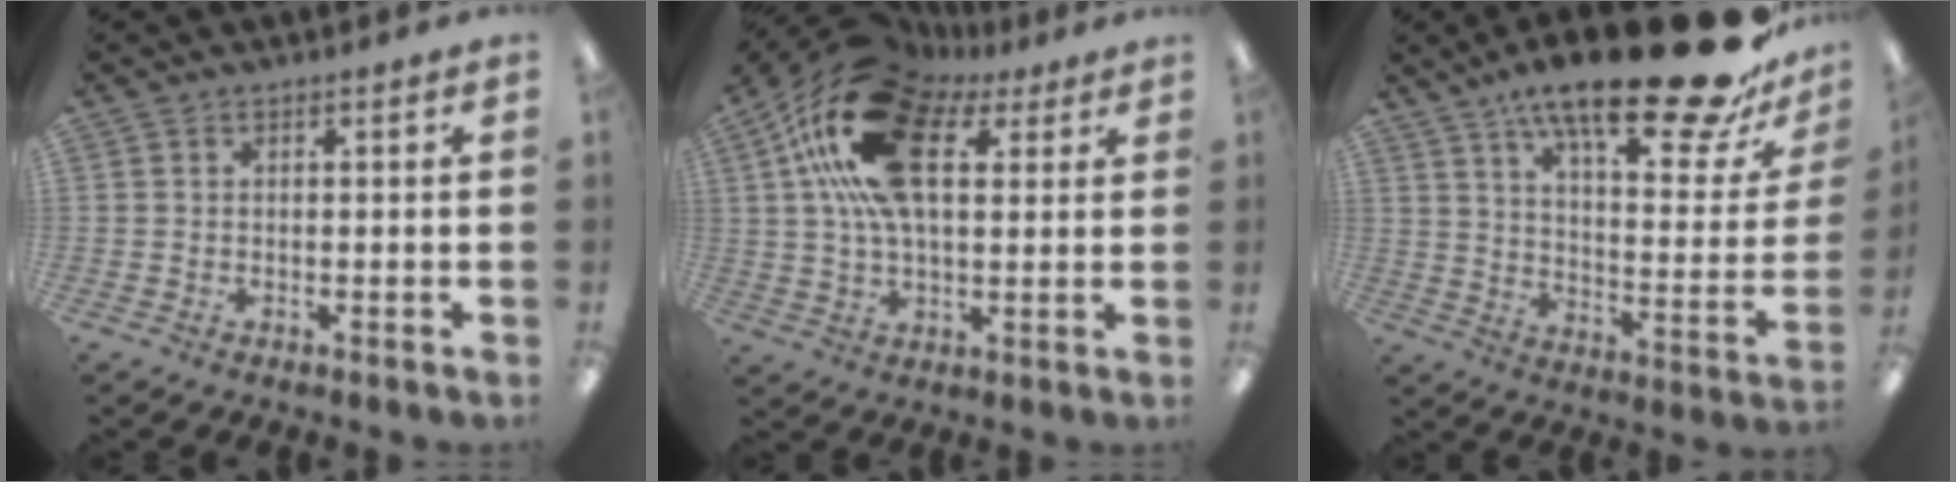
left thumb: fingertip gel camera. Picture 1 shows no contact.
{"total": 22.5, "force": [8.6, 12.4, 16.7], "torque": [-0.320, -0.006, 0.146]}
{"total": 24.8, "force": [17.6, 6.2, 16.4], "torque": [-0.245, -0.122, 0.281]}